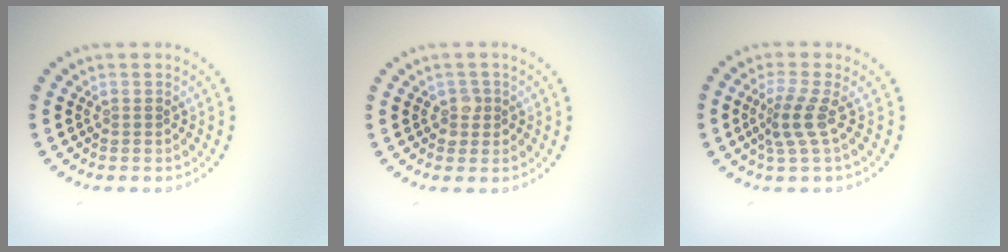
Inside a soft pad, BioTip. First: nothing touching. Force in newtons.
{"total": 1.4, "press": 1.2, "slide": 0.7}
{"total": 2.6, "press": 1.8, "slide": 1.8}